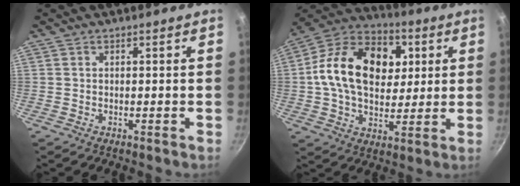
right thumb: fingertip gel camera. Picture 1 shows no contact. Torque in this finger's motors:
{"motor_torque": [-0.80, 1.58, 0.97, -0.80, 0.25]}